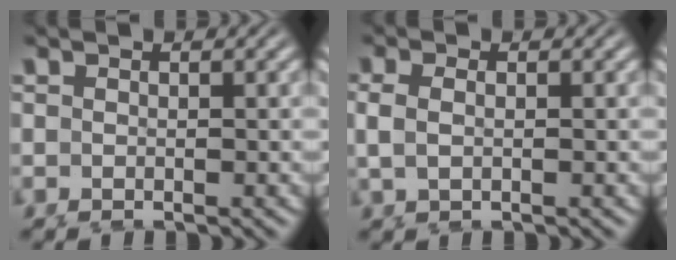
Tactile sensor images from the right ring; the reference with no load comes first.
{"total": 2.0, "force": [0.6, 1.1, 1.5], "torque": [-0.038, 0.001, 0.013]}